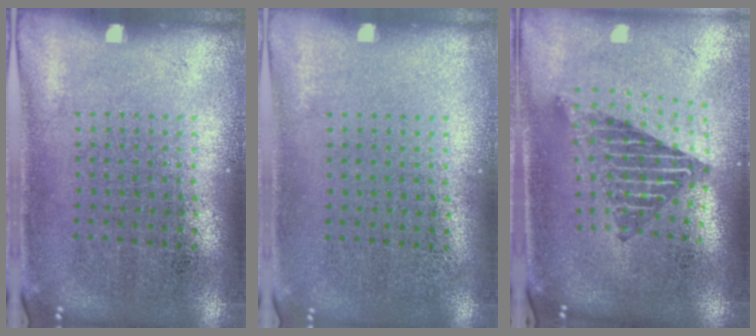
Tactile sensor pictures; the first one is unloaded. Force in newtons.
{"total": 0.0}
{"total": 2.2, "press": 1.6, "slide": 1.6}